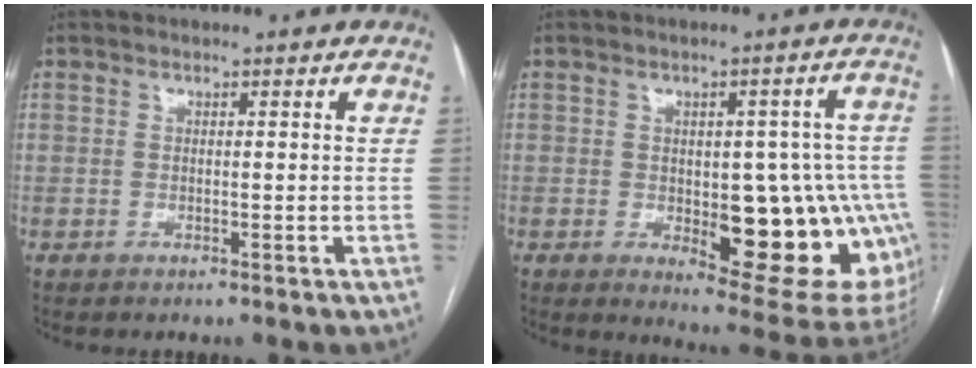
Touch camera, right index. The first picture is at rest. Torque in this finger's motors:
{"motor_torque": [2.01, -0.13, 0.44, 0.09]}